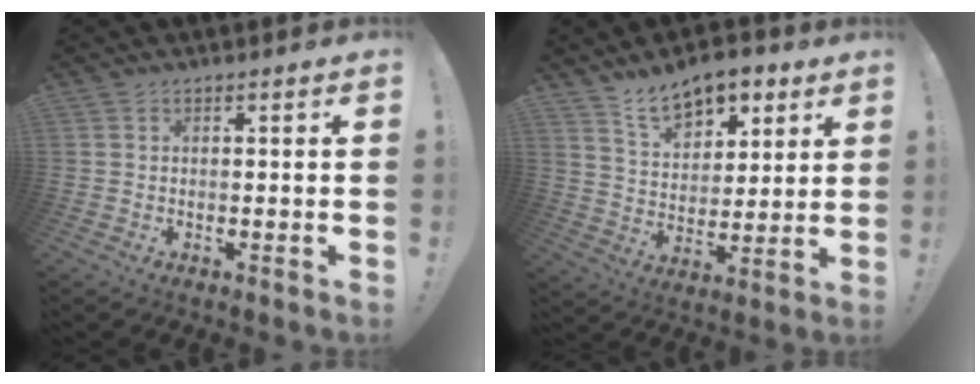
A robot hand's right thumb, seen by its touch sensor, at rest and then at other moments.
{"total": 12.4, "force": [8.6, 6.8, 5.8], "torque": [-0.089, -0.050, 0.161]}